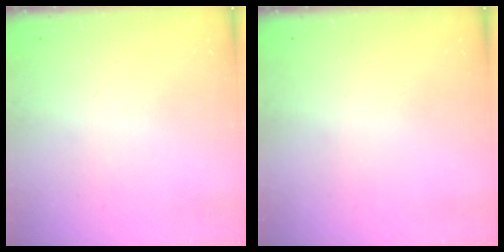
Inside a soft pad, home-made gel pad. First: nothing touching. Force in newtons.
{"total": 0.0}